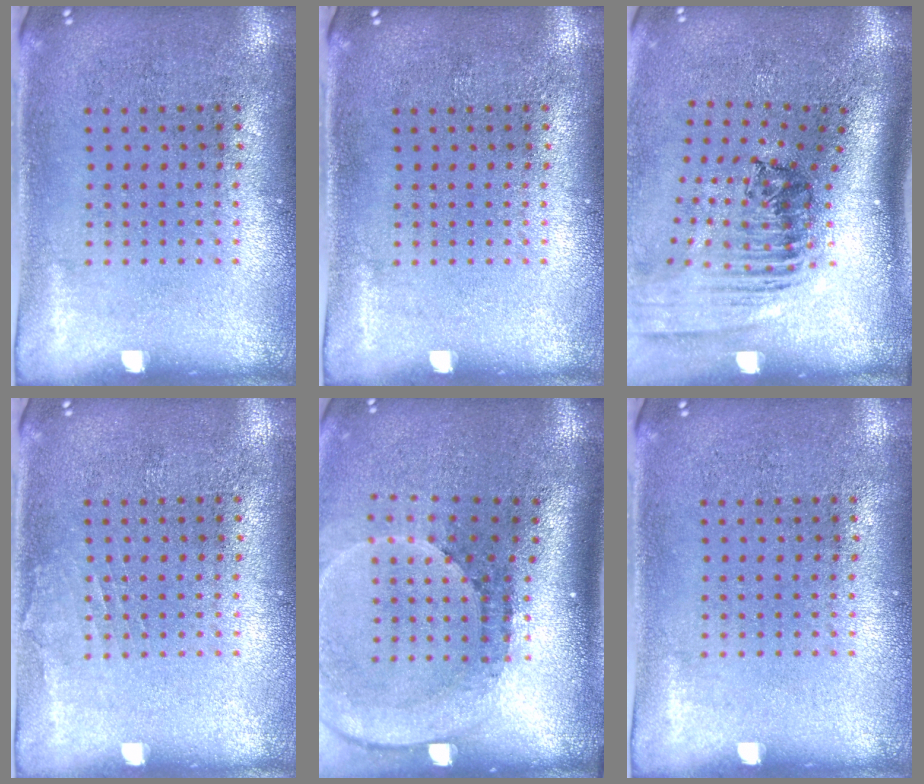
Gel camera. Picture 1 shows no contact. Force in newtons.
{"total": 0.0}
{"total": 2.5, "press": 1.8, "slide": 1.8}
{"total": 0.7, "press": 0.7, "slide": 0.1}
{"total": 2.7, "press": 1.8, "slide": 1.9}
{"total": 0.0}